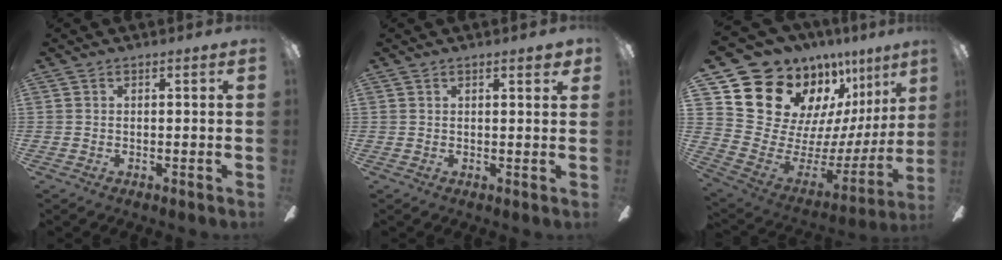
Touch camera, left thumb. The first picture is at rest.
{"total": 2.7, "force": [1.7, 0.5, 2.0], "torque": [-0.028, -0.005, 0.026]}
{"total": 20.2, "force": [15.9, 10.5, 6.7], "torque": [-0.133, -0.129, 0.311]}